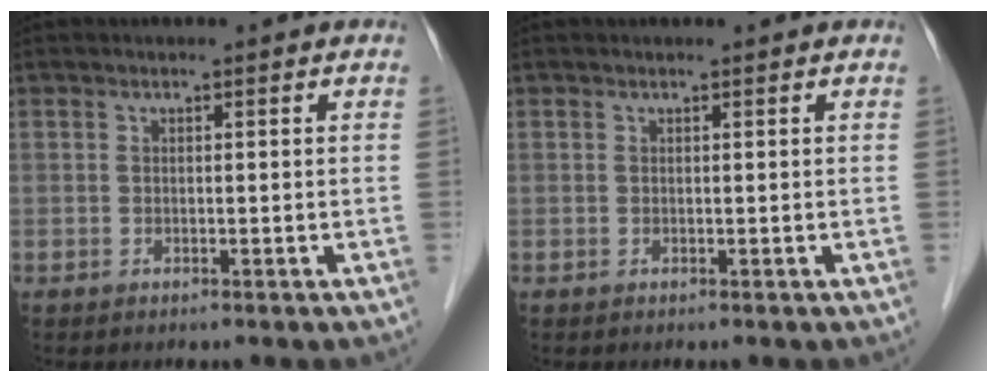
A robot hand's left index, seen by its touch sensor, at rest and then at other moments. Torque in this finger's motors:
{"motor_torque": [0.13, -0.04, -0.05, -0.01]}